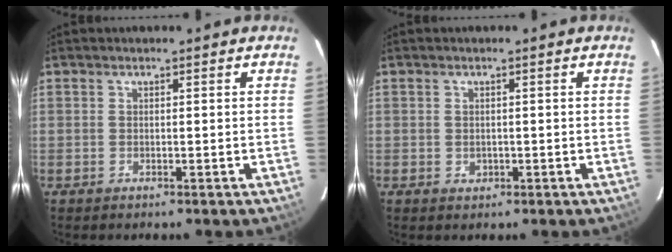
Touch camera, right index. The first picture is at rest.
{"total": 1.2, "force": [-0.2, 1.1, 0.3], "torque": [-0.003, 0.000, 0.001]}